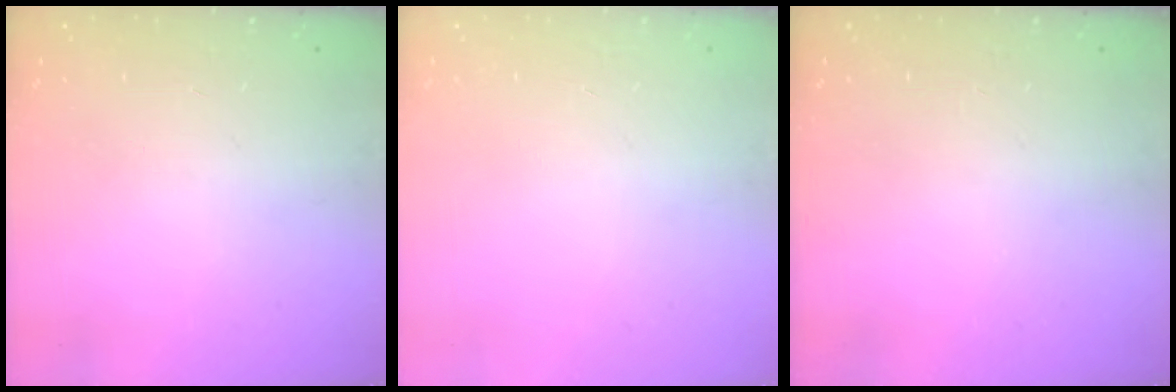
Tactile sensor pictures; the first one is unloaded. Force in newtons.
{"total": 0.0}
{"total": 0.0}